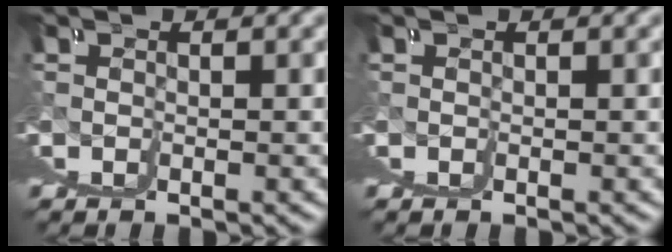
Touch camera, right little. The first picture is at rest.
{"total": 0.0}